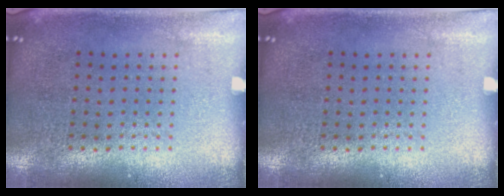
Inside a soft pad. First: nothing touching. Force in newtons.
{"total": 0.0}